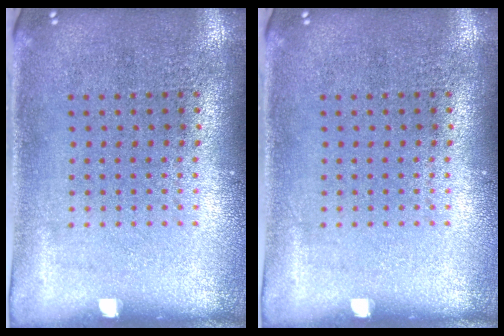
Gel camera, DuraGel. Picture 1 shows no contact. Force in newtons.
{"total": 0.0}